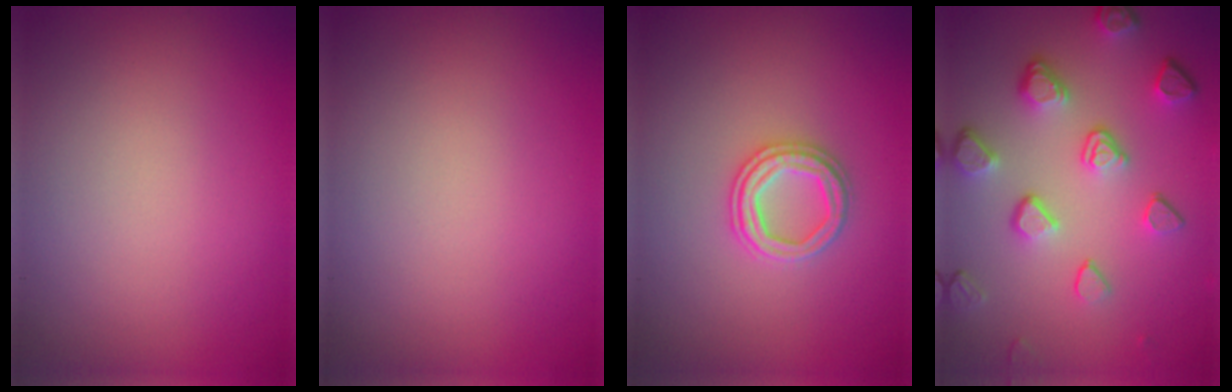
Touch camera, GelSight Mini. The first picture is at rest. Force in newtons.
{"total": 0.0}
{"total": 2.6, "press": 2.6, "slide": 0.5}
{"total": 5.0, "press": 3.8, "slide": 3.3}